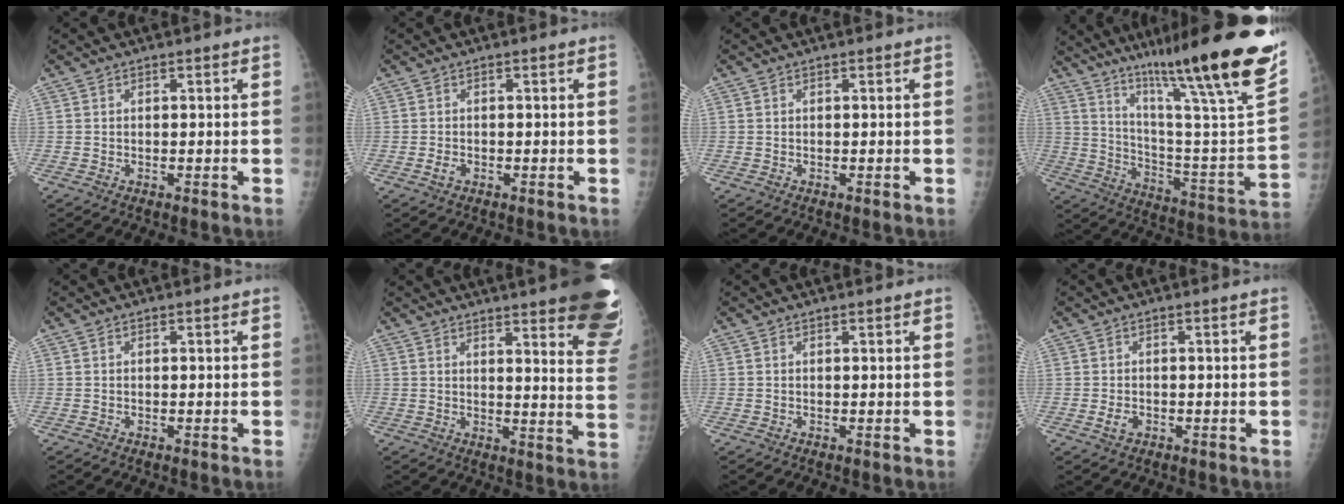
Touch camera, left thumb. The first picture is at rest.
{"total": 1.3, "force": [-0.6, 0.8, 0.8], "torque": [-0.018, 0.002, -0.011]}
{"total": 0.0}
{"total": 32.1, "force": [22.0, 3.0, 23.1], "torque": [-0.310, -0.107, 0.331]}
{"total": 0.0}
{"total": 22.2, "force": [16.1, 3.9, 14.7], "torque": [-0.143, -0.092, 0.181]}
{"total": 0.6, "force": [0.5, 0.0, 0.3], "torque": [-0.005, 0.002, 0.007]}
{"total": 1.9, "force": [-0.6, 1.3, 1.2], "torque": [-0.022, 0.001, -0.010]}